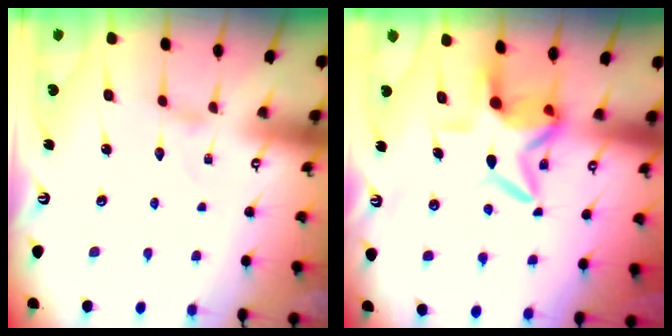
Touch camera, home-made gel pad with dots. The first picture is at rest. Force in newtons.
{"total": 9.6, "press": 9.5, "slide": 1.6}